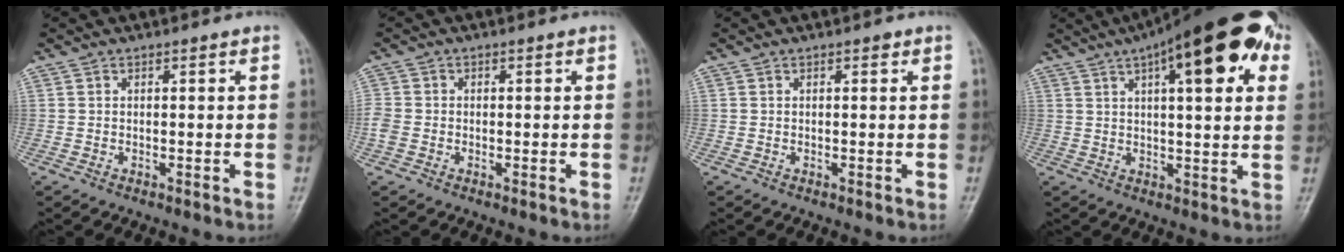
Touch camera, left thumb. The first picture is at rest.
{"total": 3.4, "force": [-1.0, 2.8, 1.7], "torque": [-0.038, 0.003, -0.022]}
{"total": 0.7, "force": [0.3, 0.5, 0.4], "torque": [0.004, 0.001, 0.001]}
{"total": 21.5, "force": [9.4, 7.2, 18.0], "torque": [-0.240, 0.014, 0.130]}